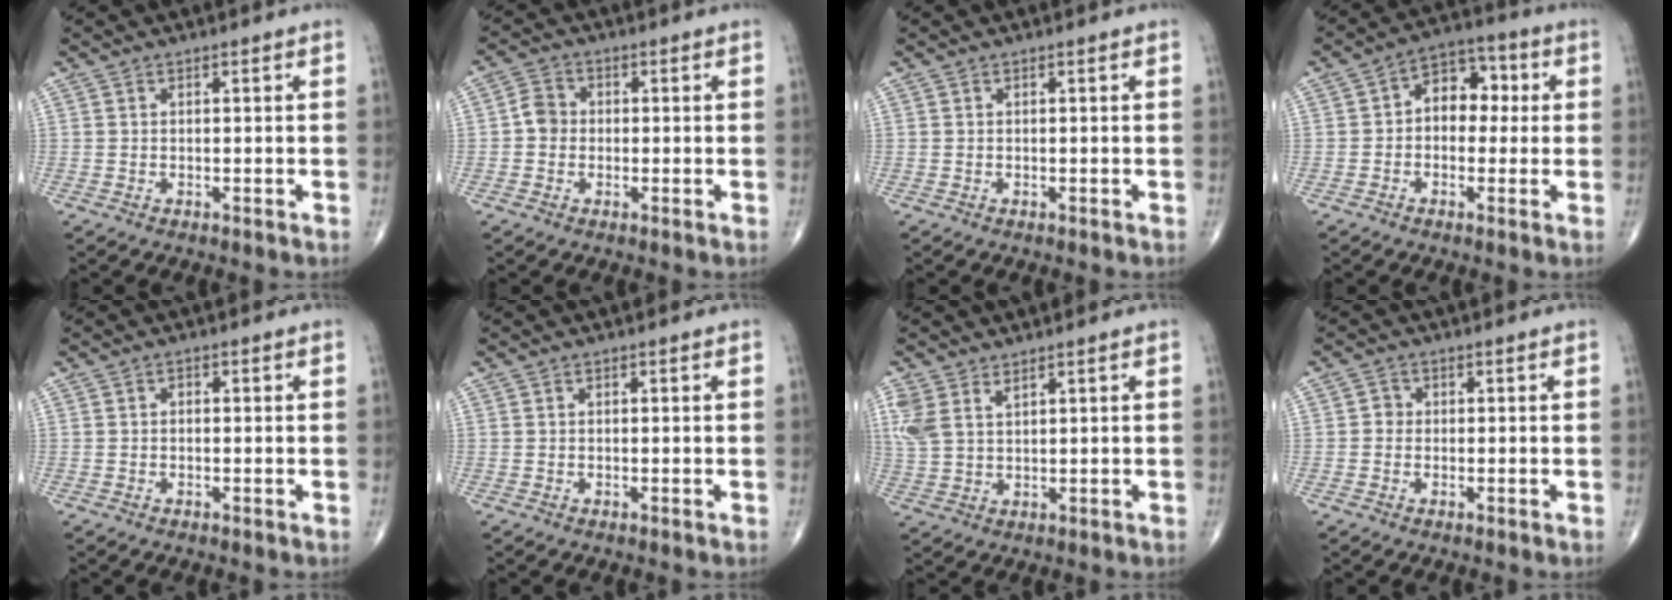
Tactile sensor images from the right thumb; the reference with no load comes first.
{"total": 3.6, "force": [-0.4, 3.2, 1.7], "torque": [-0.017, 0.009, -0.015]}
{"total": 0.0}
{"total": 9.0, "force": [0.7, 6.4, 6.3], "torque": [-0.053, 0.031, 0.000]}
{"total": 0.9, "force": [0.1, 0.6, 0.6], "torque": [-0.003, 0.002, -0.003]}
{"total": 0.0}
{"total": 5.4, "force": [3.0, 2.7, 3.6], "torque": [-0.087, -0.004, 0.070]}
{"total": 1.6, "force": [-0.2, 1.5, 0.6], "torque": [0.001, 0.005, -0.008]}